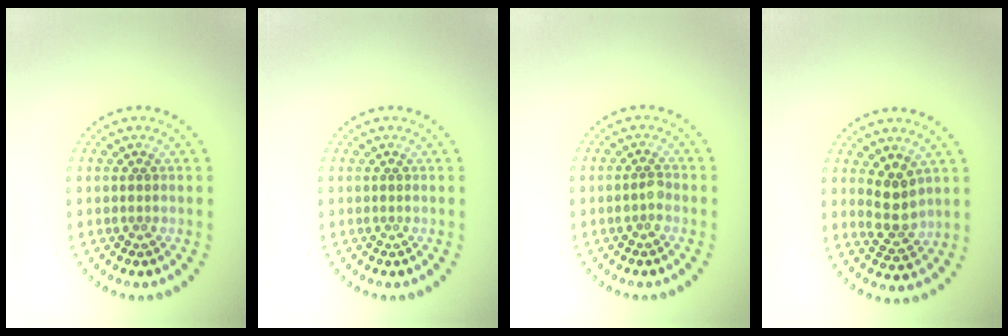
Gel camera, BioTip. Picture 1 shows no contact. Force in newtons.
{"total": 0.0}
{"total": 1.1, "press": 1.1, "slide": 0.3}
{"total": 2.8, "press": 2.7, "slide": 1.0}